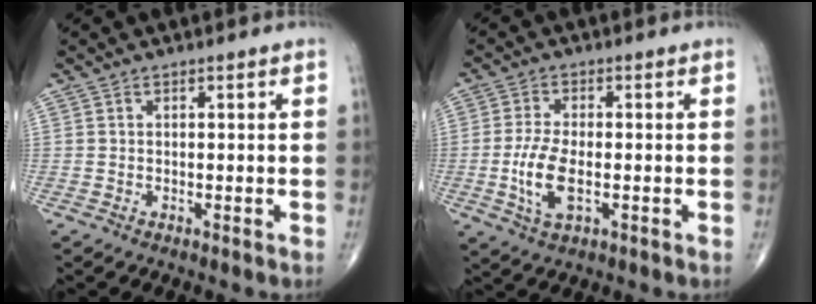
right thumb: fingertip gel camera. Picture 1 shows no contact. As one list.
[{"total": 7.4, "force": [-1.4, 3.4, 6.5], "torque": [-0.140, -0.001, -0.025]}]